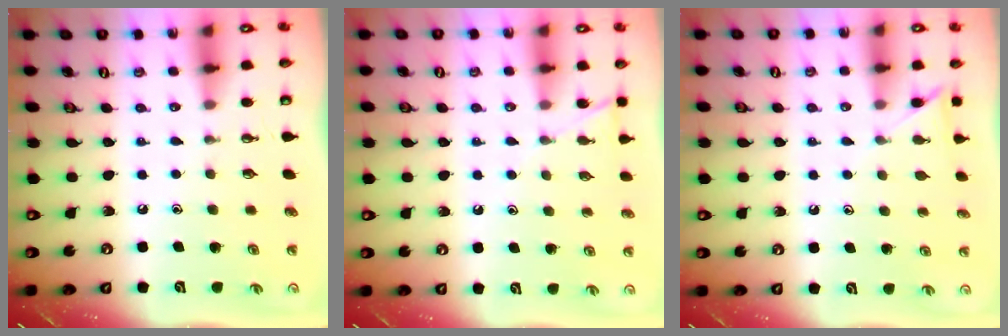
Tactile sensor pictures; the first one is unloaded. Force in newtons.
{"total": 5.9, "press": 5.9, "slide": 0.6}
{"total": 5.5, "press": 5.5, "slide": 0.5}